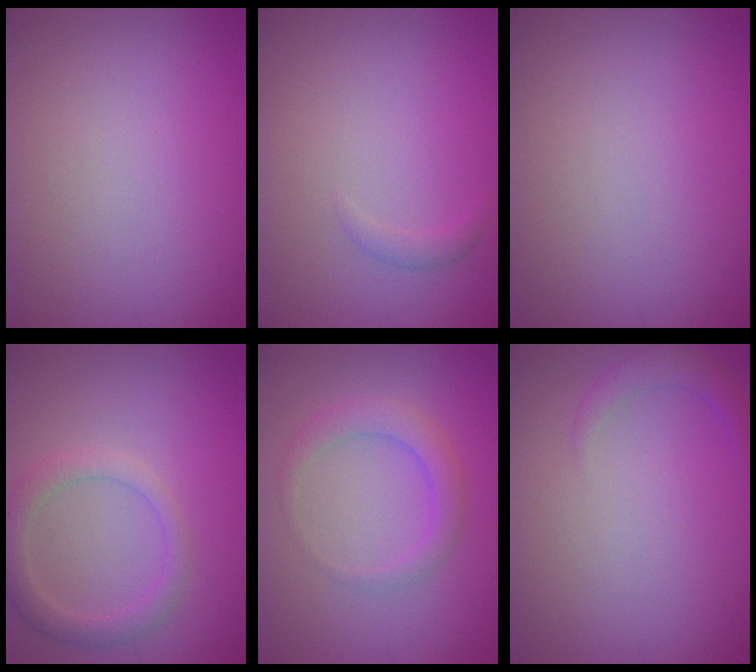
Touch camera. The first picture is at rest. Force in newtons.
{"total": 0.7, "press": 0.7, "slide": 0.0}
{"total": 0.0}
{"total": 2.6, "press": 2.6, "slide": 0.3}
{"total": 2.6, "press": 2.6, "slide": 0.1}
{"total": 1.5, "press": 1.5, "slide": 0.1}